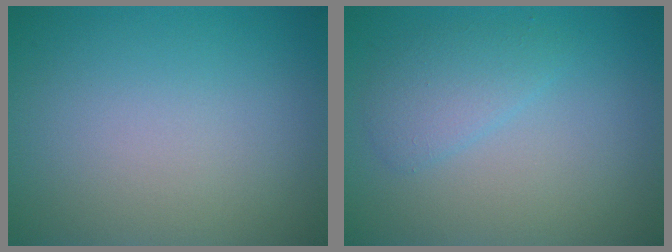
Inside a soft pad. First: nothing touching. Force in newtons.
{"total": 2.2, "press": 2.2, "slide": 0.1}